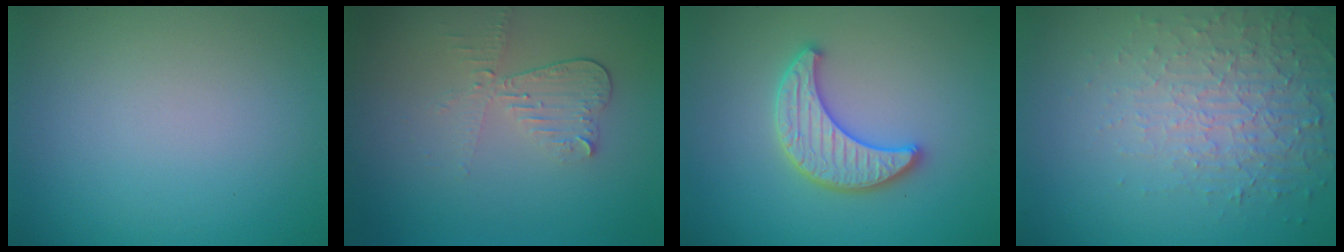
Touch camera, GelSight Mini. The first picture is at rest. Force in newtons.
{"total": 2.8, "press": 2.5, "slide": 1.3}
{"total": 3.8, "press": 3.7, "slide": 0.9}
{"total": 5.1, "press": 3.4, "slide": 3.8}